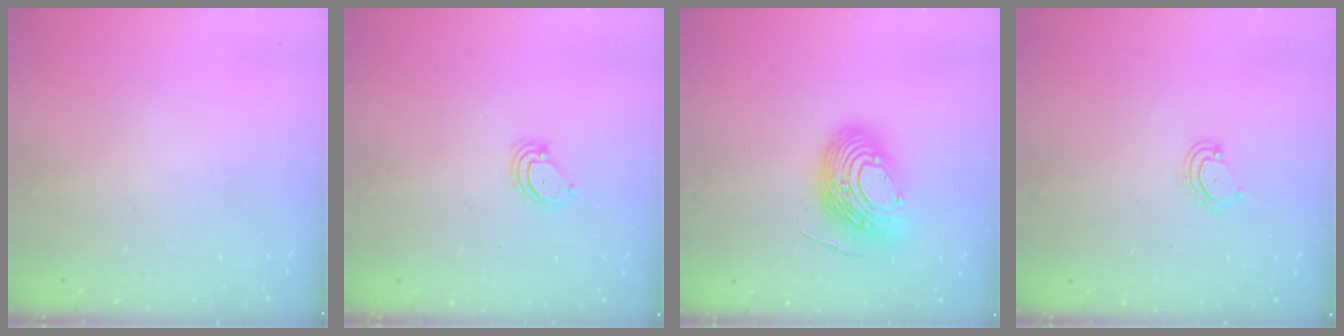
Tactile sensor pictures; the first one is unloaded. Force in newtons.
{"total": 3.1, "press": 3.1, "slide": 0.3}
{"total": 13.9, "press": 13.7, "slide": 2.3}
{"total": 4.4, "press": 4.3, "slide": 0.3}